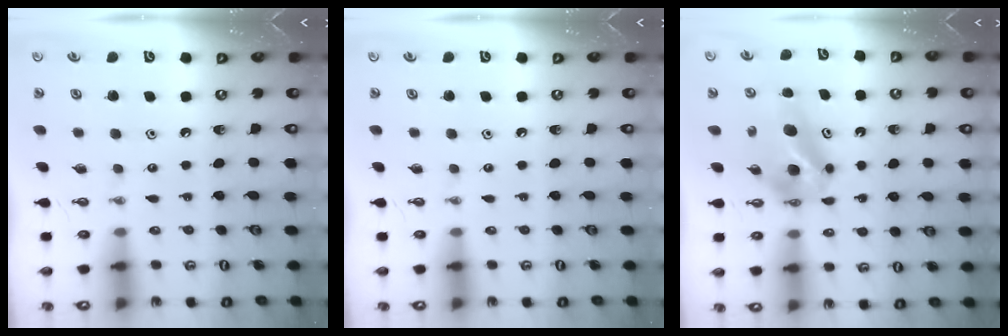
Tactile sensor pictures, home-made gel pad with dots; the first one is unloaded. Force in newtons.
{"total": 0.0}
{"total": 6.7, "press": 6.3, "slide": 2.4}